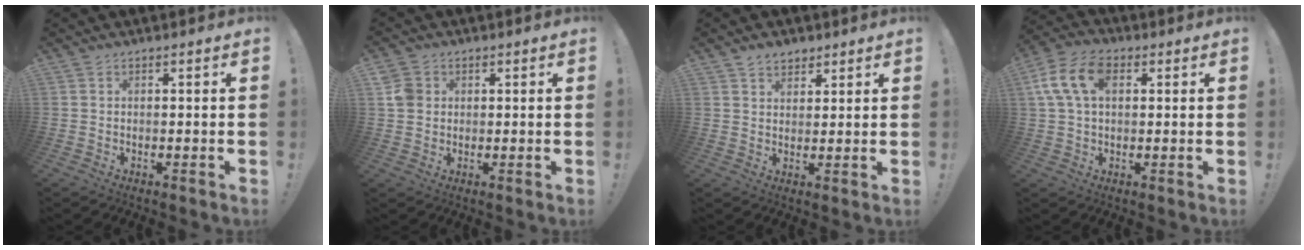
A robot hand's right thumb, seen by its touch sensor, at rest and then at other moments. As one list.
[{"total": 5.0, "force": [1.3, 4.4, 1.9], "torque": [-0.031, 0.008, 0.029]}, {"total": 4.4, "force": [3.3, 2.8, 1.0], "torque": [-0.004, -0.018, 0.059]}, {"total": 12.8, "force": [3.7, 7.8, 9.4], "torque": [-0.181, 0.004, 0.070]}]